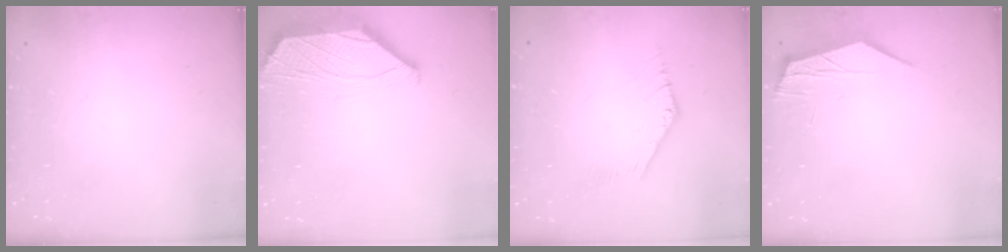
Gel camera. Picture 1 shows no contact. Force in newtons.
{"total": 2.1, "press": 2.0, "slide": 0.8}
{"total": 0.6, "press": 0.6, "slide": 0.3}
{"total": 5.7, "press": 5.7, "slide": 0.3}